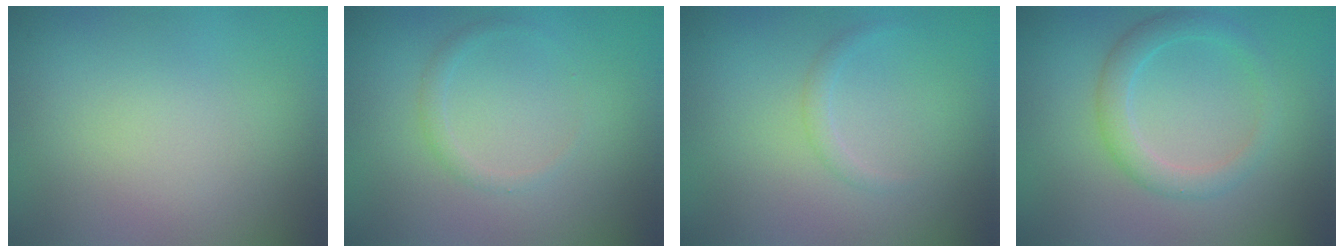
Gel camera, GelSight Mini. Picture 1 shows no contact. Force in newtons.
{"total": 1.0, "press": 1.0, "slide": 0.0}
{"total": 0.9, "press": 0.9, "slide": 0.0}
{"total": 2.7, "press": 2.7, "slide": 0.1}